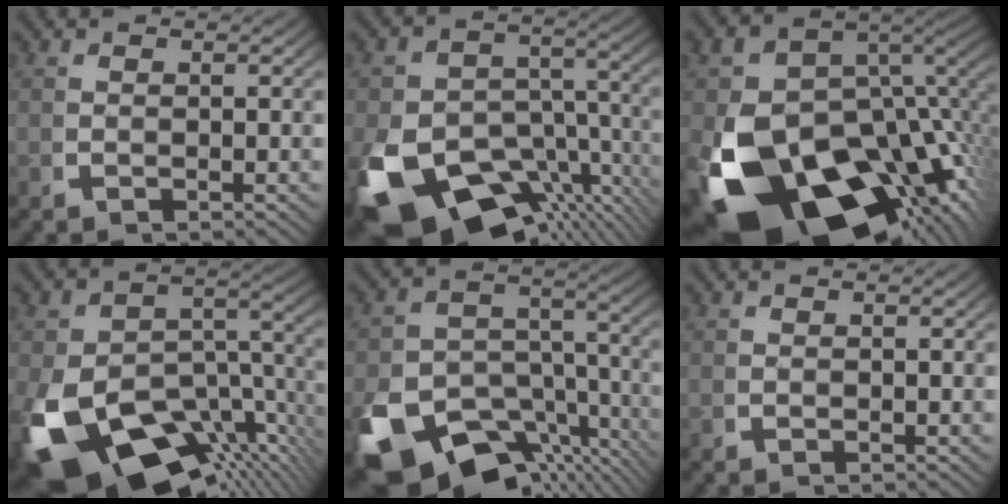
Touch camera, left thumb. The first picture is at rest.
{"total": 19.1, "force": [-8.2, 13.3, 11.0], "torque": [-0.215, -0.092, -0.100]}
{"total": 29.5, "force": [-9.2, 19.3, 20.3], "torque": [-0.372, -0.119, -0.102]}
{"total": 20.5, "force": [-8.9, 13.0, 13.1], "torque": [-0.245, -0.090, -0.103]}
{"total": 17.7, "force": [-8.7, 11.9, 9.8], "torque": [-0.181, -0.078, -0.116]}
{"total": 0.0}